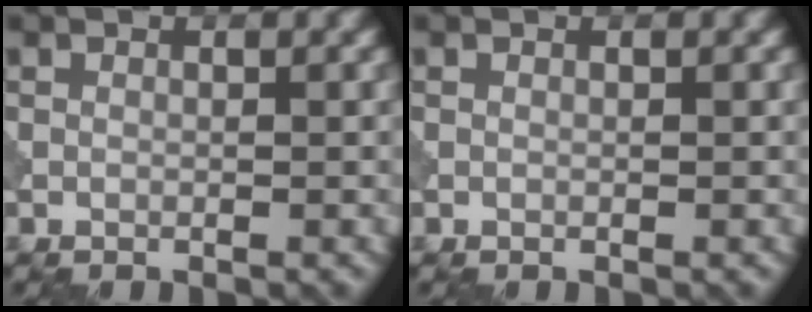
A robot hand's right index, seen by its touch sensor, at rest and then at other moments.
{"total": 0.0}